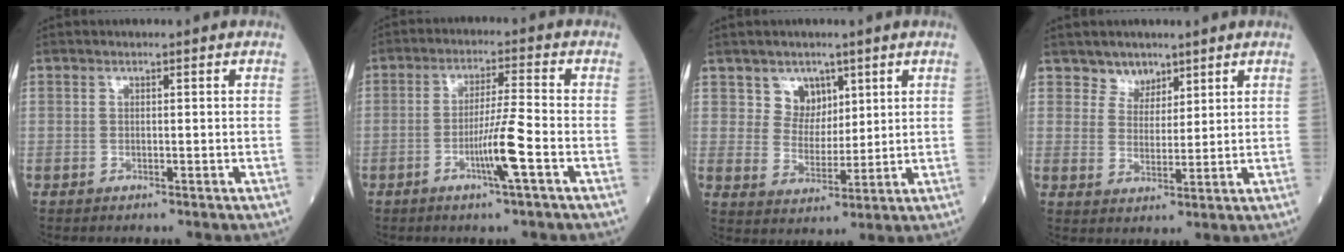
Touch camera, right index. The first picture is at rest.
{"total": 6.6, "force": [-2.6, -1.0, 6.0], "torque": [-0.117, -0.007, -0.048]}
{"total": 5.0, "force": [3.0, 3.8, 1.2], "torque": [-0.017, 0.000, 0.059]}
{"total": 3.6, "force": [2.8, 2.2, 0.3], "torque": [0.002, -0.003, 0.049]}